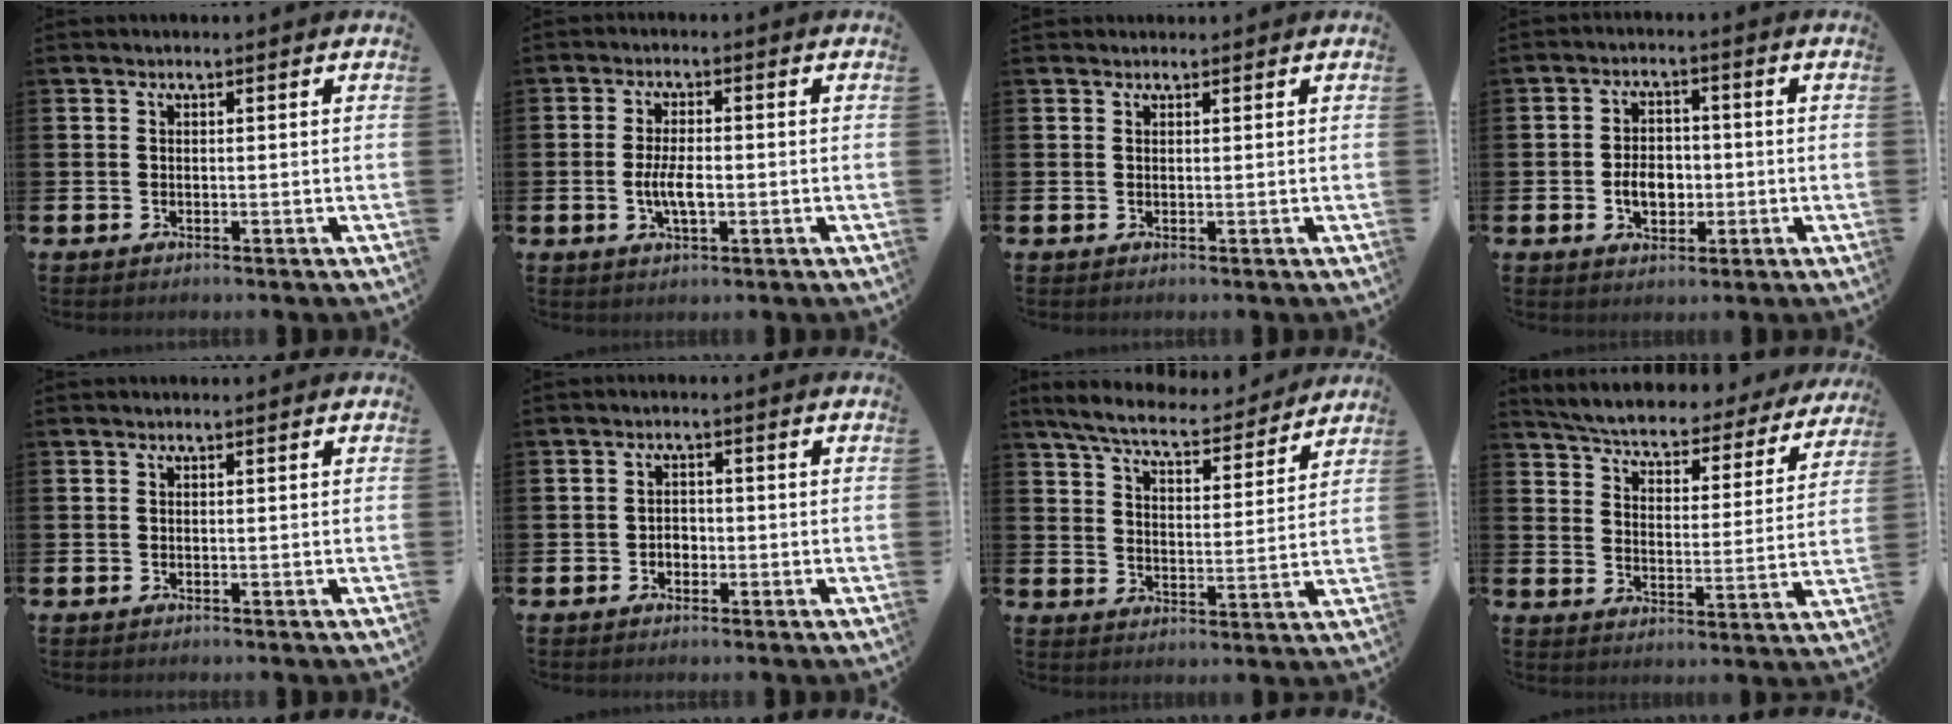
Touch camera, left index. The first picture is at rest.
{"total": 4.3, "force": [-0.7, 1.8, 3.8], "torque": [-0.076, 0.002, -0.016]}
{"total": 0.8, "force": [0.7, 0.3, -0.1], "torque": [0.011, -0.003, 0.011]}
{"total": 4.6, "force": [-0.9, 3.3, 3.0], "torque": [-0.044, 0.001, -0.022]}
{"total": 0.0}
{"total": 1.8, "force": [-0.7, 1.5, 0.7], "torque": [-0.007, 0.000, -0.018]}
{"total": 7.2, "force": [6.8, 1.0, 2.3], "torque": [-0.079, -0.040, 0.118]}
{"total": 5.1, "force": [4.9, 0.7, 1.3], "torque": [-0.053, -0.041, 0.077]}